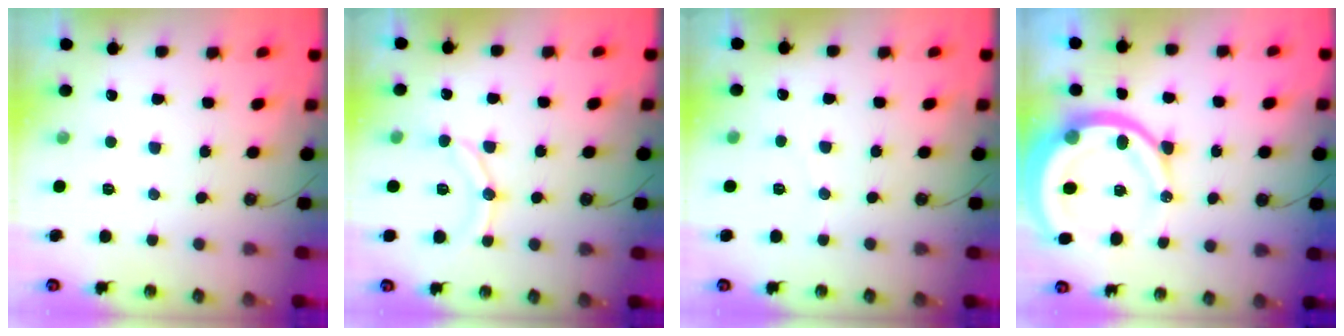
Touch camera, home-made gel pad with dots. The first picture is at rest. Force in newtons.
{"total": 12.5, "press": 12.1, "slide": 3.3}
{"total": 3.3, "press": 3.3, "slide": 0.3}
{"total": 14.6, "press": 14.5, "slide": 1.7}